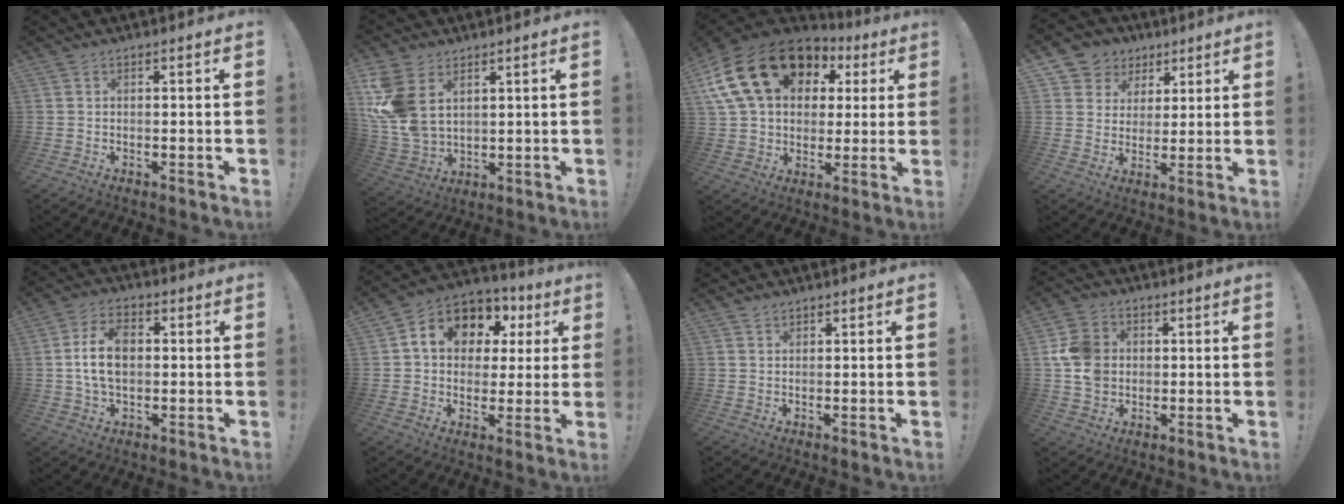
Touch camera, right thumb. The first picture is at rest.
{"total": 13.4, "force": [4.8, 9.2, 8.5], "torque": [-0.177, -0.023, 0.095]}
{"total": 23.2, "force": [9.7, 15.7, 14.0], "torque": [-0.253, -0.029, 0.196]}
{"total": 8.2, "force": [3.5, 7.3, 1.4], "torque": [-0.026, -0.021, 0.074]}
{"total": 10.6, "force": [0.4, 6.7, 8.2], "torque": [-0.151, 0.002, 0.006]}
{"total": 11.8, "force": [4.5, 8.8, 6.4], "torque": [-0.107, -0.023, 0.084]}
{"total": 1.3, "force": [1.1, 0.6, 0.3], "torque": [0.000, -0.003, 0.020]}
{"total": 10.5, "force": [1.0, 9.2, 4.9], "torque": [-0.086, 0.005, 0.024]}